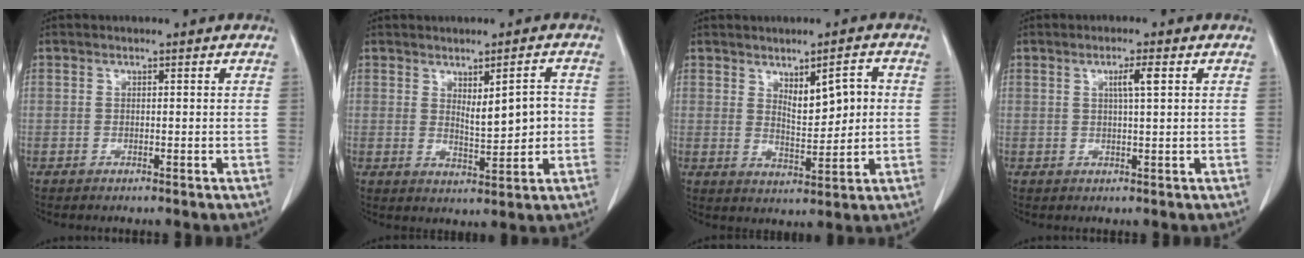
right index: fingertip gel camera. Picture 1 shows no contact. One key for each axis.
{"total": 5.6, "fx": 0.6, "fy": 1.6, "fz": 5.3, "tx": -0.082, "ty": -0.001, "tz": 0.019}
{"total": 6.4, "fx": 1.6, "fy": 2.1, "fz": 5.9, "tx": -0.094, "ty": -0.001, "tz": 0.036}
{"total": 2.7, "fx": 0.9, "fy": -0.1, "fz": 2.6, "tx": -0.046, "ty": 0.001, "tz": 0.015}